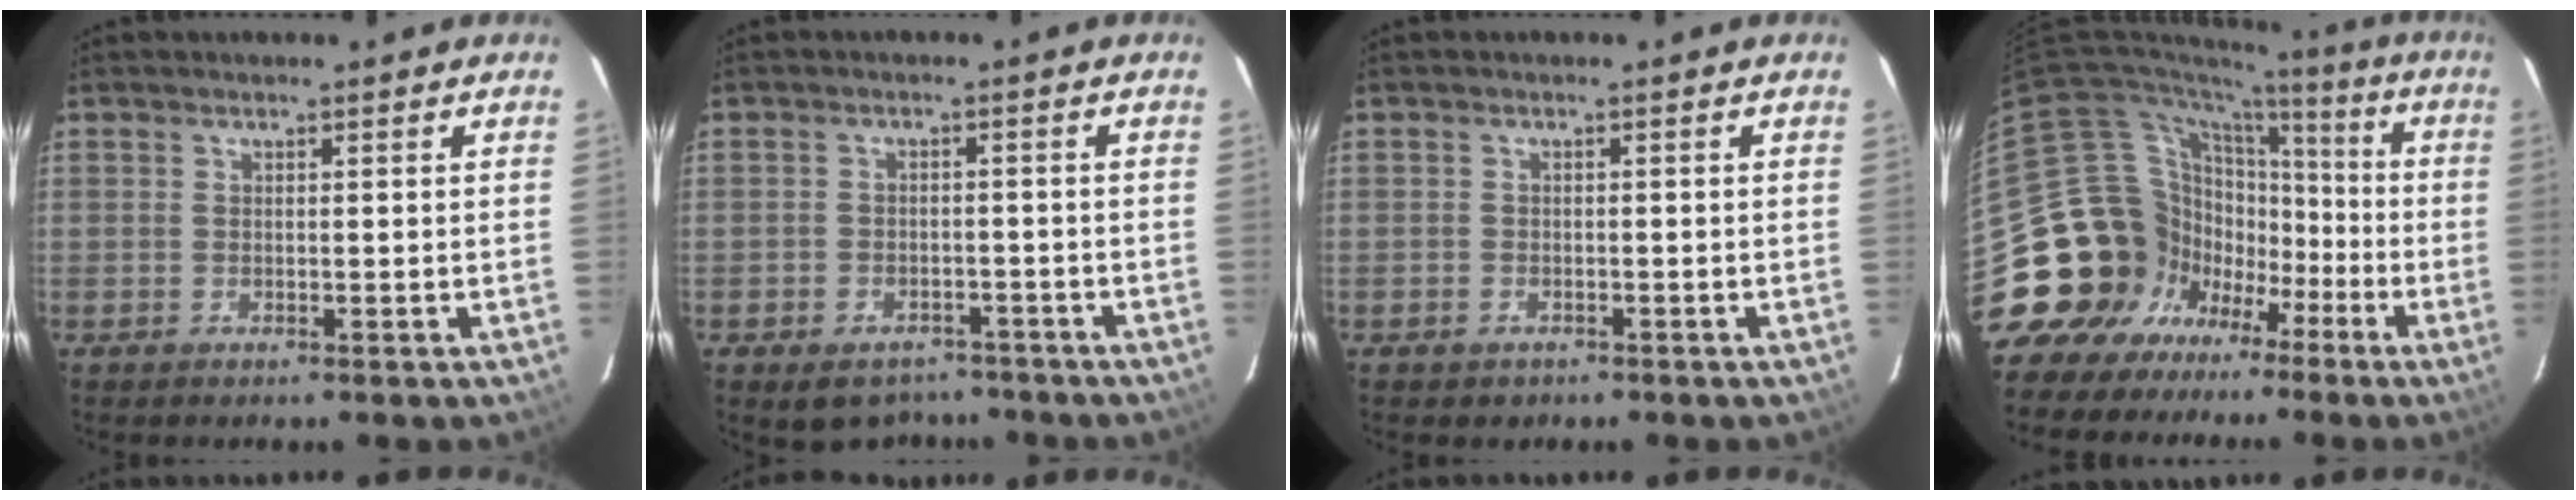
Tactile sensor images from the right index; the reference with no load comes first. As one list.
[{"total": 8.3, "force": [-6.1, 5.1, 2.6], "torque": [-0.064, 0.011, -0.074]}, {"total": 1.8, "force": [-1.0, 1.4, 0.4], "torque": [-0.010, 0.003, -0.010]}, {"total": 17.4, "force": [-7.7, 15.1, 4.0], "torque": [-0.100, 0.042, -0.118]}]